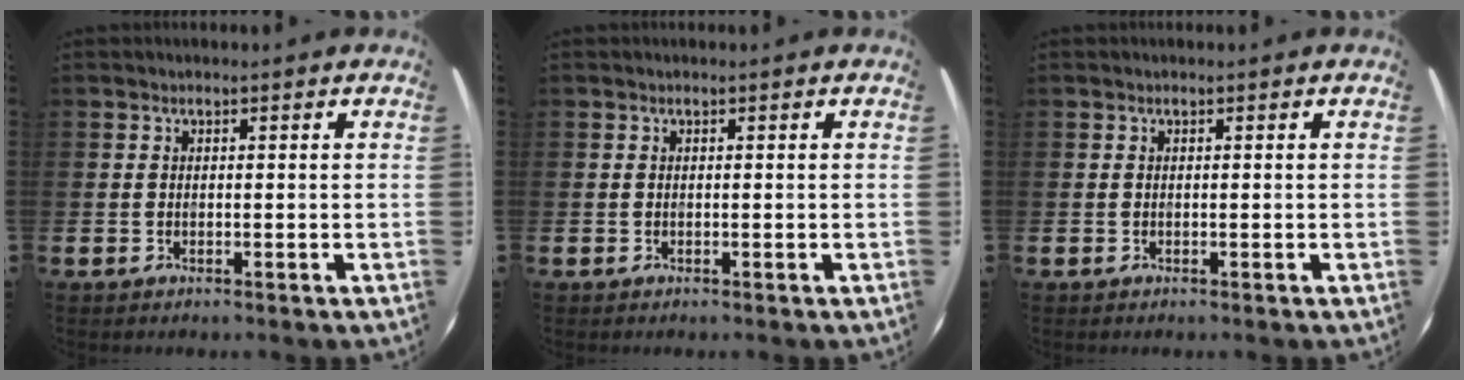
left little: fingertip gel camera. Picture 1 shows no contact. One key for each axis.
{"total": 0.0}
{"total": 0.0}